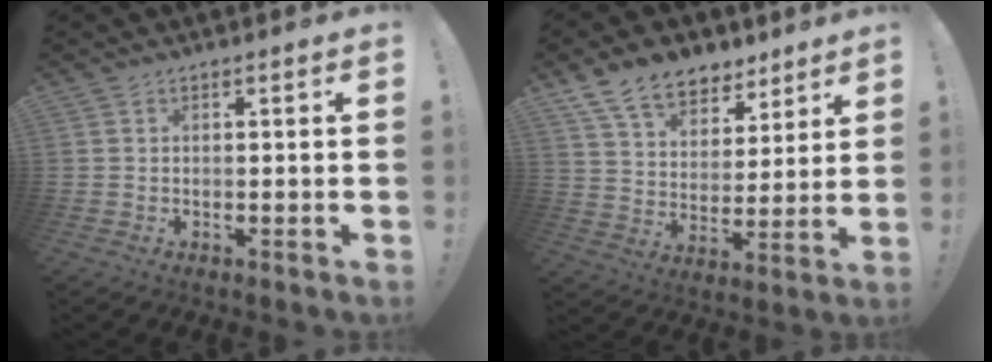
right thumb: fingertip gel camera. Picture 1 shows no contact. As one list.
[{"total": 14.0, "force": [10.1, 8.2, 5.2], "torque": [-0.095, -0.066, 0.191]}]